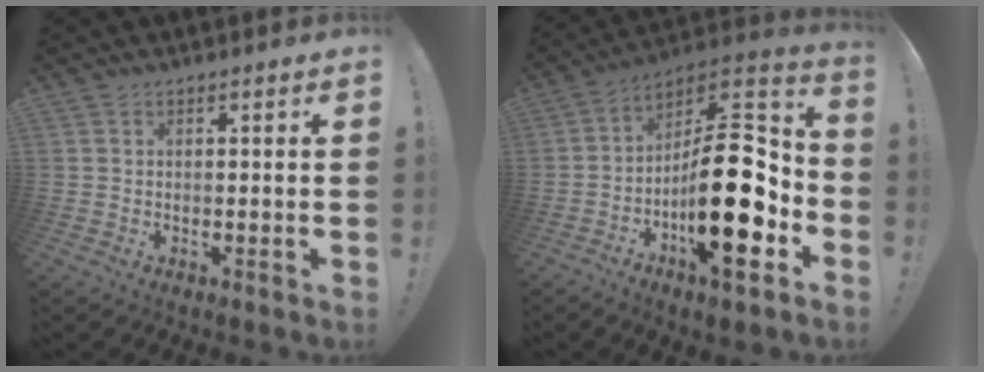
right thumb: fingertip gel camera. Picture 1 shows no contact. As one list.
[{"total": 25.2, "force": [-5.9, 9.8, 22.5], "torque": [-0.359, 0.028, -0.087]}]